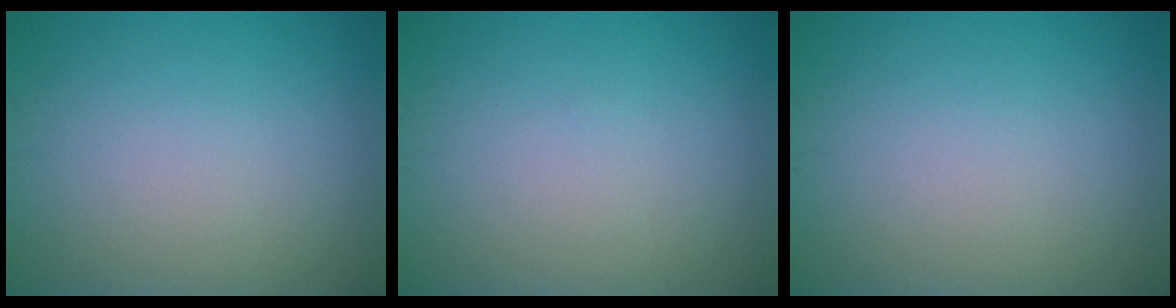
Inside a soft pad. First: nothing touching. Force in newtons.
{"total": 0.0}
{"total": 0.0}